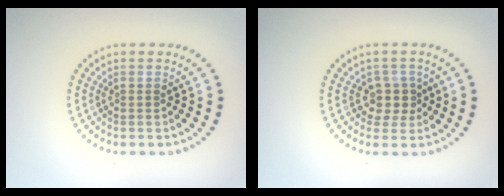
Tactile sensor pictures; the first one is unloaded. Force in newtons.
{"total": 2.3, "press": 1.9, "slide": 1.3}